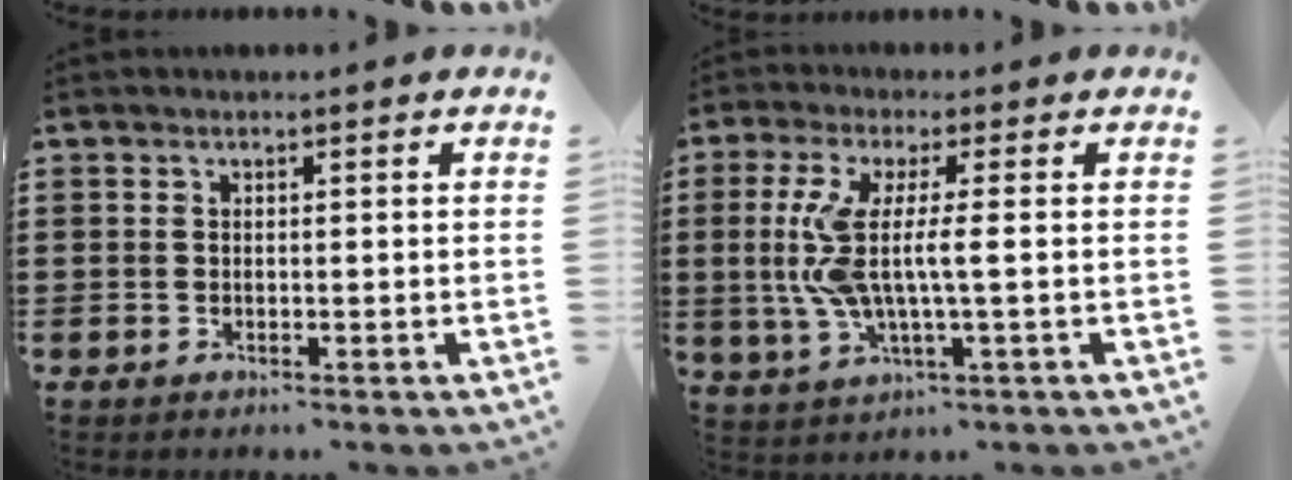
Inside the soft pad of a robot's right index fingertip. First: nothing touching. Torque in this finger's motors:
{"motor_torque": [0.75, 0.25, 0.94, 0.21]}